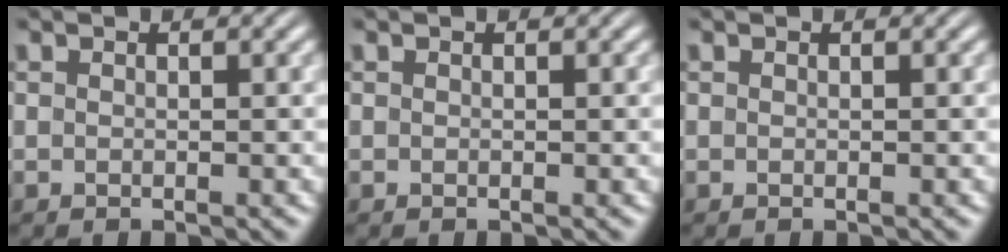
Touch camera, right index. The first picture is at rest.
{"total": 0.0}
{"total": 0.0}